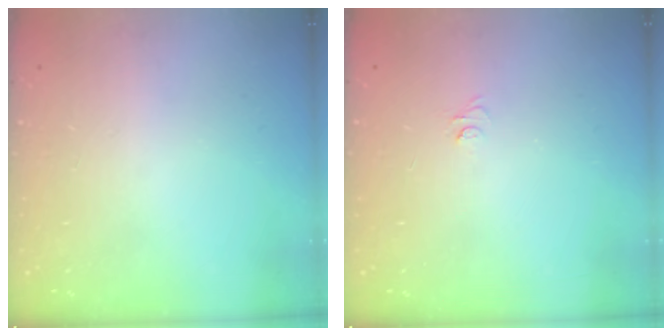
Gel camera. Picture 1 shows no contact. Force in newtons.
{"total": 4.0, "press": 4.0, "slide": 0.4}